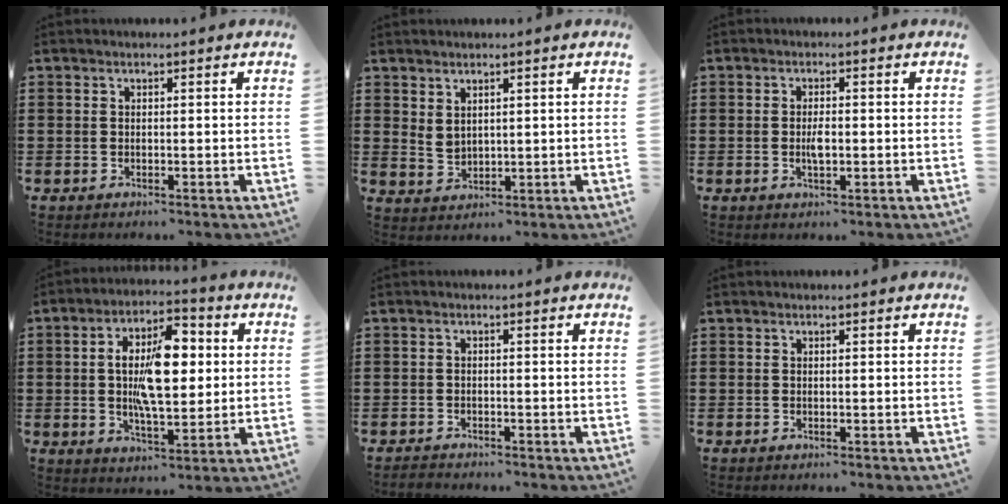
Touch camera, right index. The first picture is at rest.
{"total": 2.3, "force": [2.1, 0.9, 0.3], "torque": [-0.011, 0.003, 0.040]}
{"total": 2.5, "force": [-0.3, 1.0, 2.3], "torque": [-0.042, 0.002, -0.005]}
{"total": 11.5, "force": [1.1, 4.9, 10.4], "torque": [-0.182, 0.004, 0.009]}
{"total": 1.0, "force": [-1.0, 0.1, 0.0], "torque": [-0.003, 0.001, -0.022]}
{"total": 0.0}